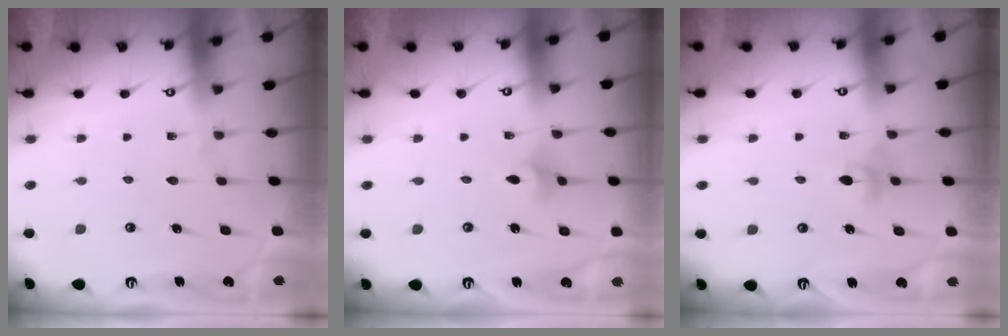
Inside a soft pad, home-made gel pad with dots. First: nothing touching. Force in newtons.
{"total": 3.2, "press": 3.1, "slide": 0.6}
{"total": 3.9, "press": 3.8, "slide": 0.9}